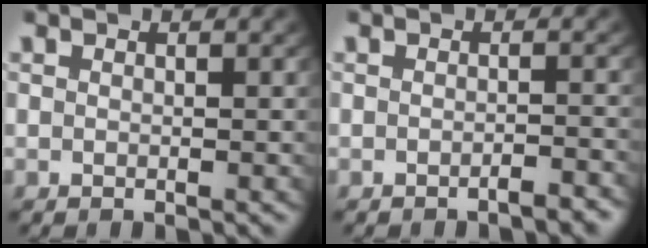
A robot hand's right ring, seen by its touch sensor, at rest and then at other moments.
{"total": 1.3, "force": [-1.2, -0.1, 0.4], "torque": [-0.004, 0.000, -0.023]}